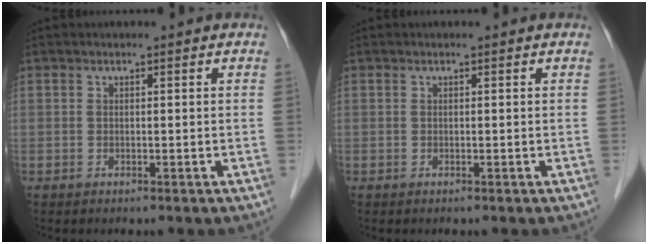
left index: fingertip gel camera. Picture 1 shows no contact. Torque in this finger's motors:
{"motor_torque": [0.00, 0.00, 0.00, 0.00]}